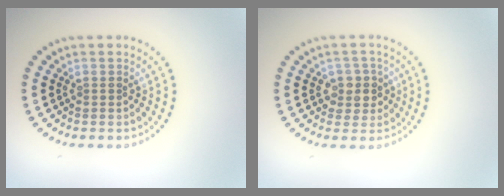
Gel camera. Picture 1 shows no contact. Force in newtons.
{"total": 2.3, "press": 2.1, "slide": 0.8}